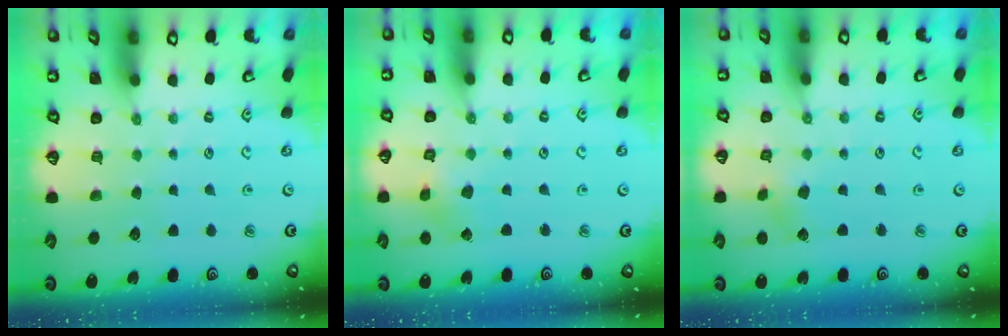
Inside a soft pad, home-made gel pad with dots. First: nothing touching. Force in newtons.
{"total": 2.3, "press": 2.3, "slide": 0.4}
{"total": 2.5, "press": 2.5, "slide": 0.4}